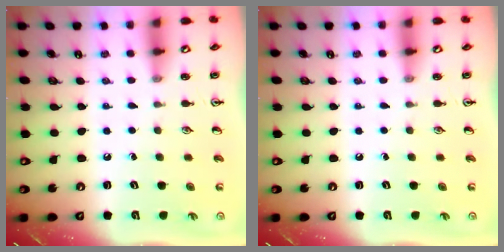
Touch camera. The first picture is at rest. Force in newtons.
{"total": 0.0}